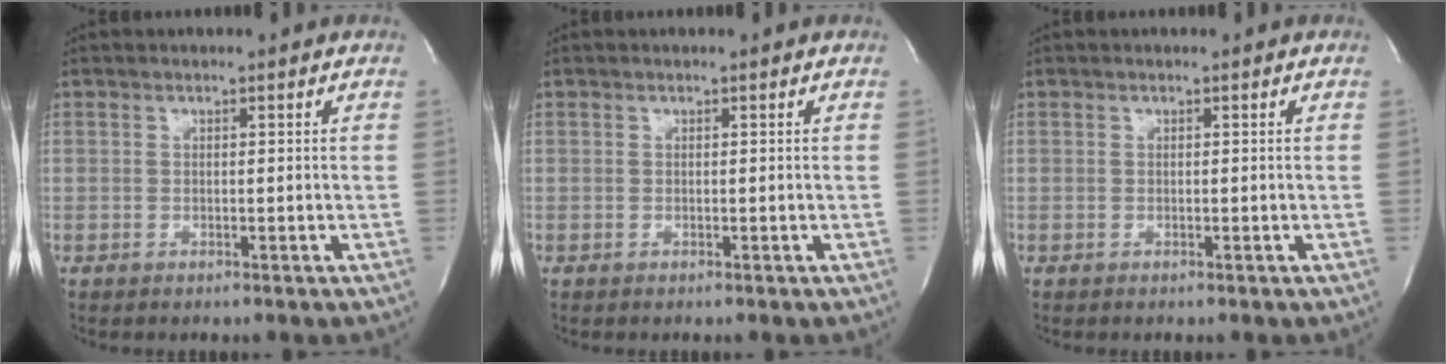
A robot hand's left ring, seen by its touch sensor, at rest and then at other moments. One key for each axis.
{"total": 0.0}
{"total": 0.0}